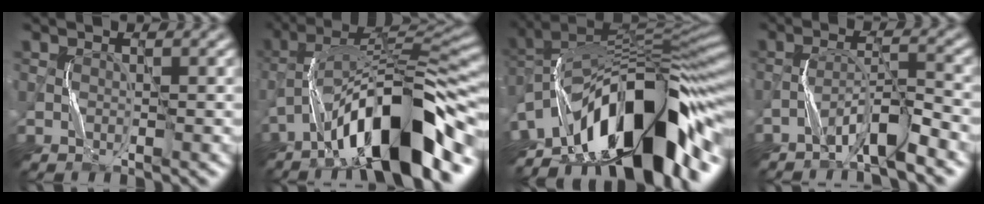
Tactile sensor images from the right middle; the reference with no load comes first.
{"total": 13.2, "force": [-6.9, 3.3, 10.7], "torque": [-0.169, 0.028, -0.113]}
{"total": 14.7, "force": [-8.2, 5.5, 10.9], "torque": [-0.162, 0.029, -0.149]}
{"total": 4.4, "force": [-3.3, 0.3, 2.8], "torque": [-0.053, 0.013, -0.065]}